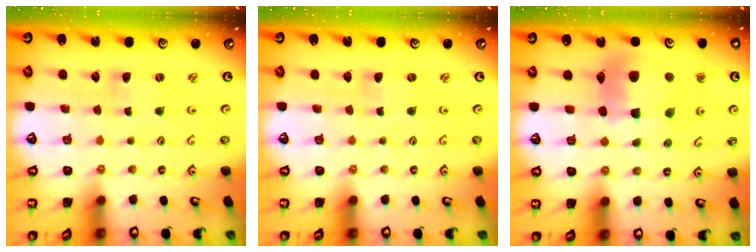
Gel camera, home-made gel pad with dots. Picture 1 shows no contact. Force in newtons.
{"total": 0.0}
{"total": 15.2, "press": 15.0, "slide": 2.4}